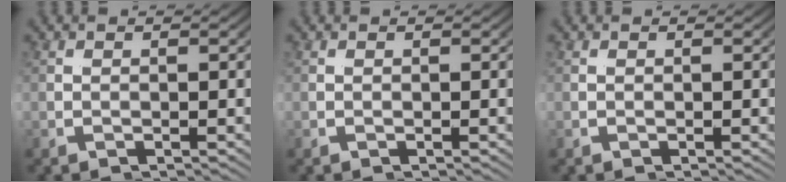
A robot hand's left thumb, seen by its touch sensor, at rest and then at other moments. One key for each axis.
{"total": 0.0}
{"total": 0.0}